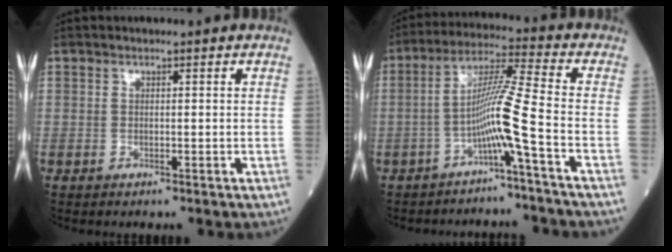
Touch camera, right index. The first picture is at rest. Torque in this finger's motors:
{"motor_torque": [0.69, -0.64, 0.48, 0.13]}